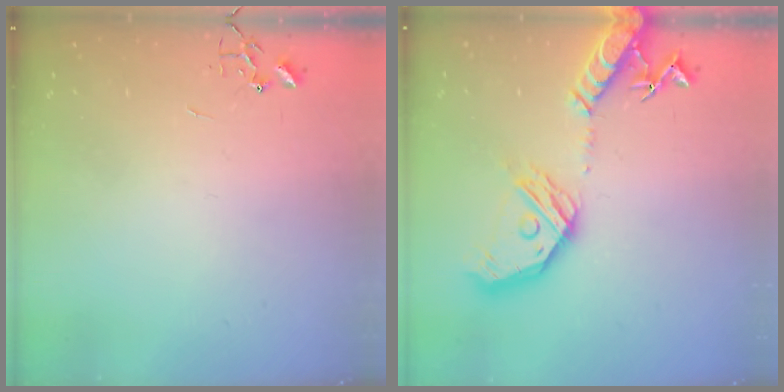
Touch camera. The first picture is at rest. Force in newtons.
{"total": 21.3, "press": 21.1, "slide": 3.1}